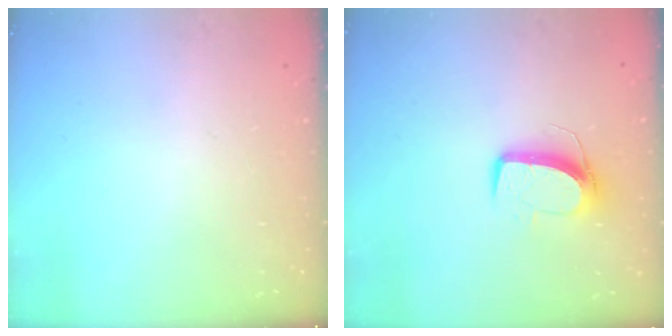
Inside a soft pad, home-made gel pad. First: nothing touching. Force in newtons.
{"total": 9.9, "press": 9.9, "slide": 0.4}